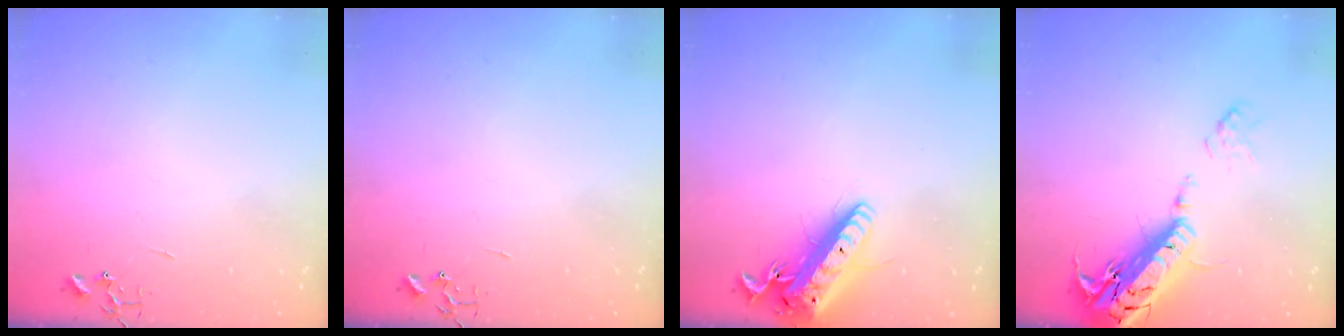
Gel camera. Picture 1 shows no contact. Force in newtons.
{"total": 0.0}
{"total": 16.9, "press": 16.6, "slide": 3.2}
{"total": 22.4, "press": 22.0, "slide": 4.3}